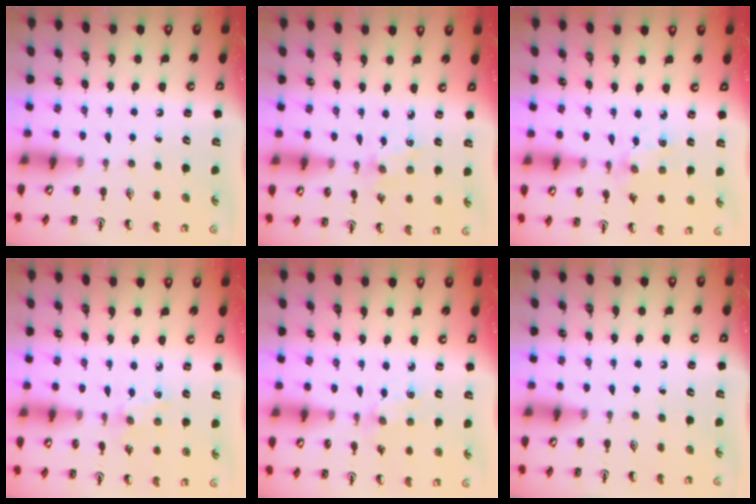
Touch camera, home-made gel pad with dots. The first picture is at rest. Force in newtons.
{"total": 1.8, "press": 1.7, "slide": 0.3}
{"total": 1.9, "press": 1.8, "slide": 0.3}
{"total": 2.5, "press": 2.5, "slide": 0.4}
{"total": 1.9, "press": 1.8, "slide": 0.2}
{"total": 0.0}